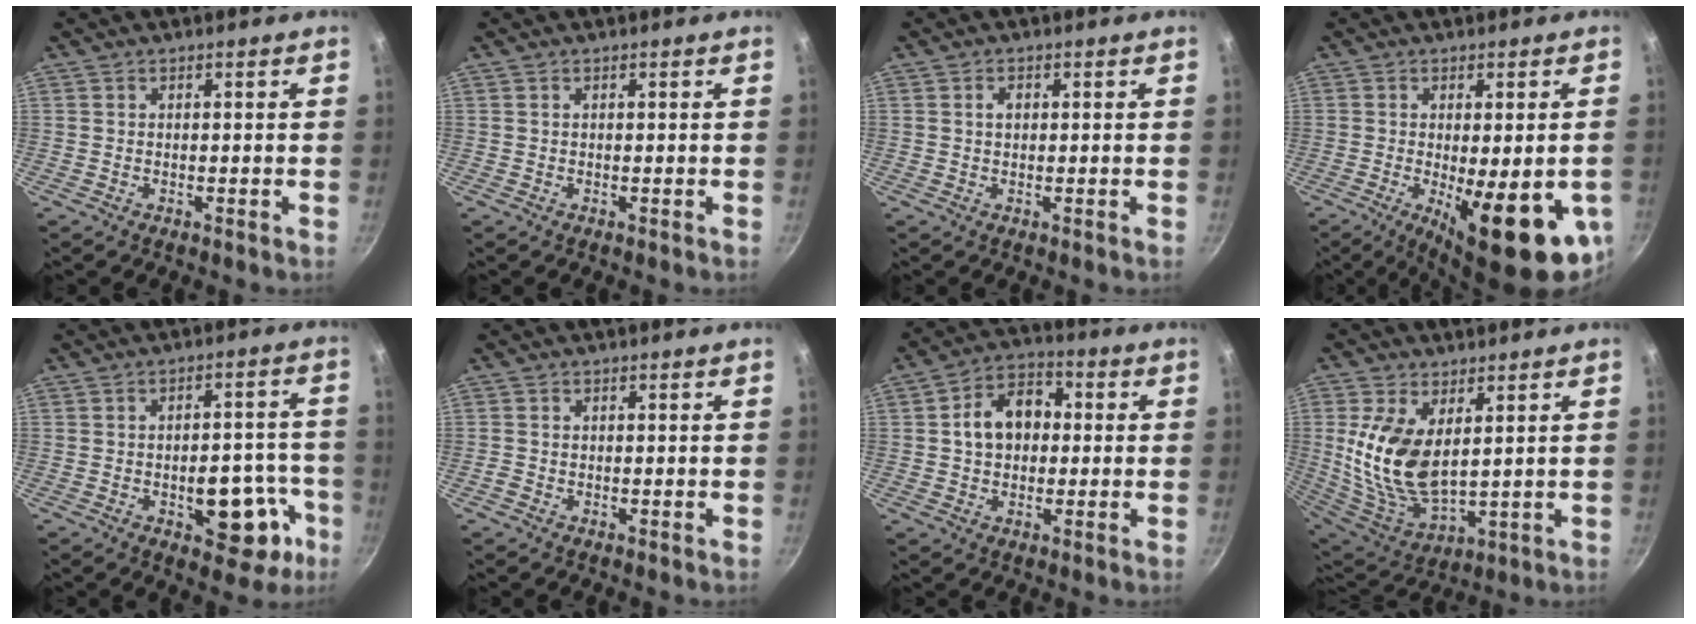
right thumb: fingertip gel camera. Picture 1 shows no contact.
{"total": 0.0}
{"total": 1.7, "force": [0.4, 1.2, 1.2], "torque": [-0.015, 0.006, 0.005]}
{"total": 18.1, "force": [-5.0, 5.6, 16.5], "torque": [-0.204, -0.018, -0.054]}
{"total": 12.9, "force": [-4.9, 6.9, 9.7], "torque": [-0.070, 0.038, -0.059]}
{"total": 1.0, "force": [-0.4, 0.9, 0.4], "torque": [-0.007, 0.002, -0.008]}
{"total": 10.5, "force": [0.9, 7.8, 7.0], "torque": [-0.081, 0.027, 0.000]}
{"total": 14.7, "force": [3.2, 8.0, 11.9], "torque": [-0.236, -0.034, 0.076]}